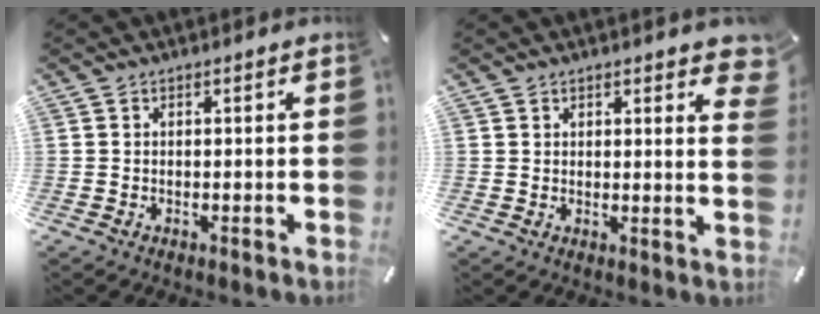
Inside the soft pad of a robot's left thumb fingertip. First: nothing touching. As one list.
[{"total": 2.9, "force": [2.3, 1.1, 1.3], "torque": [-0.008, -0.009, 0.037]}]